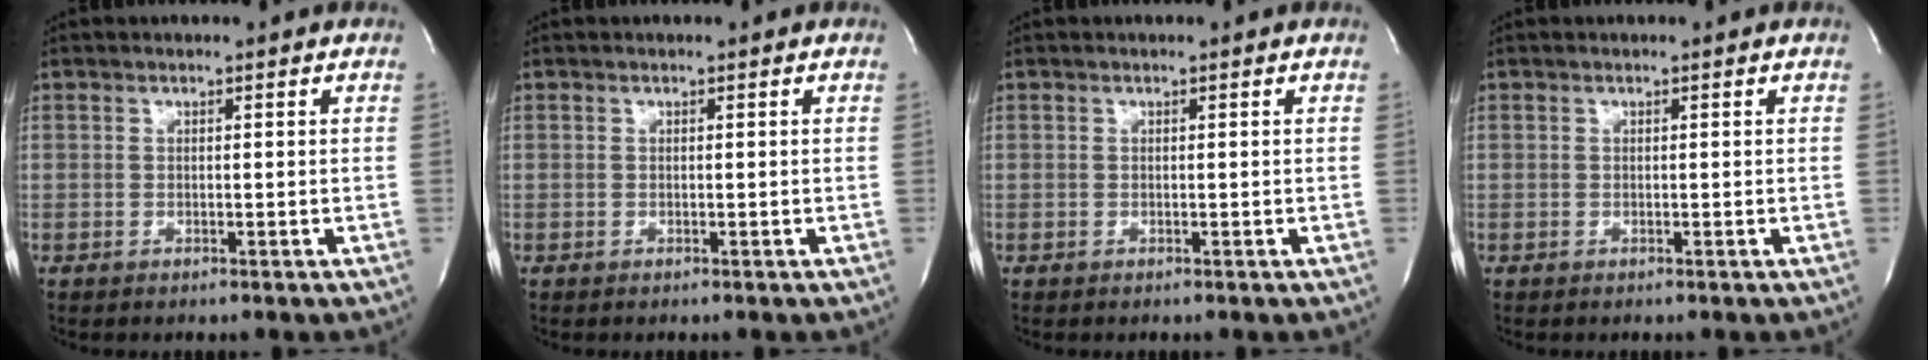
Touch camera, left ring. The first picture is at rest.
{"total": 0.0}
{"total": 0.0}
{"total": 0.0}